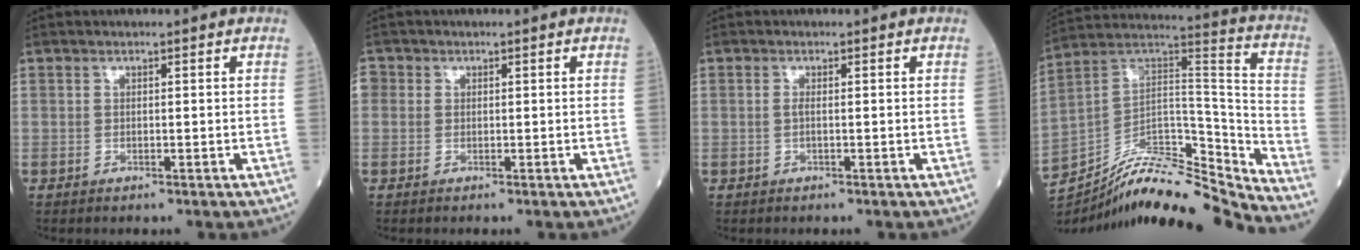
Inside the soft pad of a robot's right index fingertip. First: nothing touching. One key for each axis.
{"total": 2.3, "fx": 0.1, "fy": 2.2, "fz": 0.6, "tx": -0.020, "ty": 0.015, "tz": -0.001}
{"total": 0.8, "fx": 0.0, "fy": 0.1, "fz": 0.8, "tx": -0.019, "ty": -0.001, "tz": -0.002}
{"total": 19.9, "fx": -18.9, "fy": 0.5, "fz": 6.3, "tx": -0.113, "ty": 0.048, "tz": -0.319}